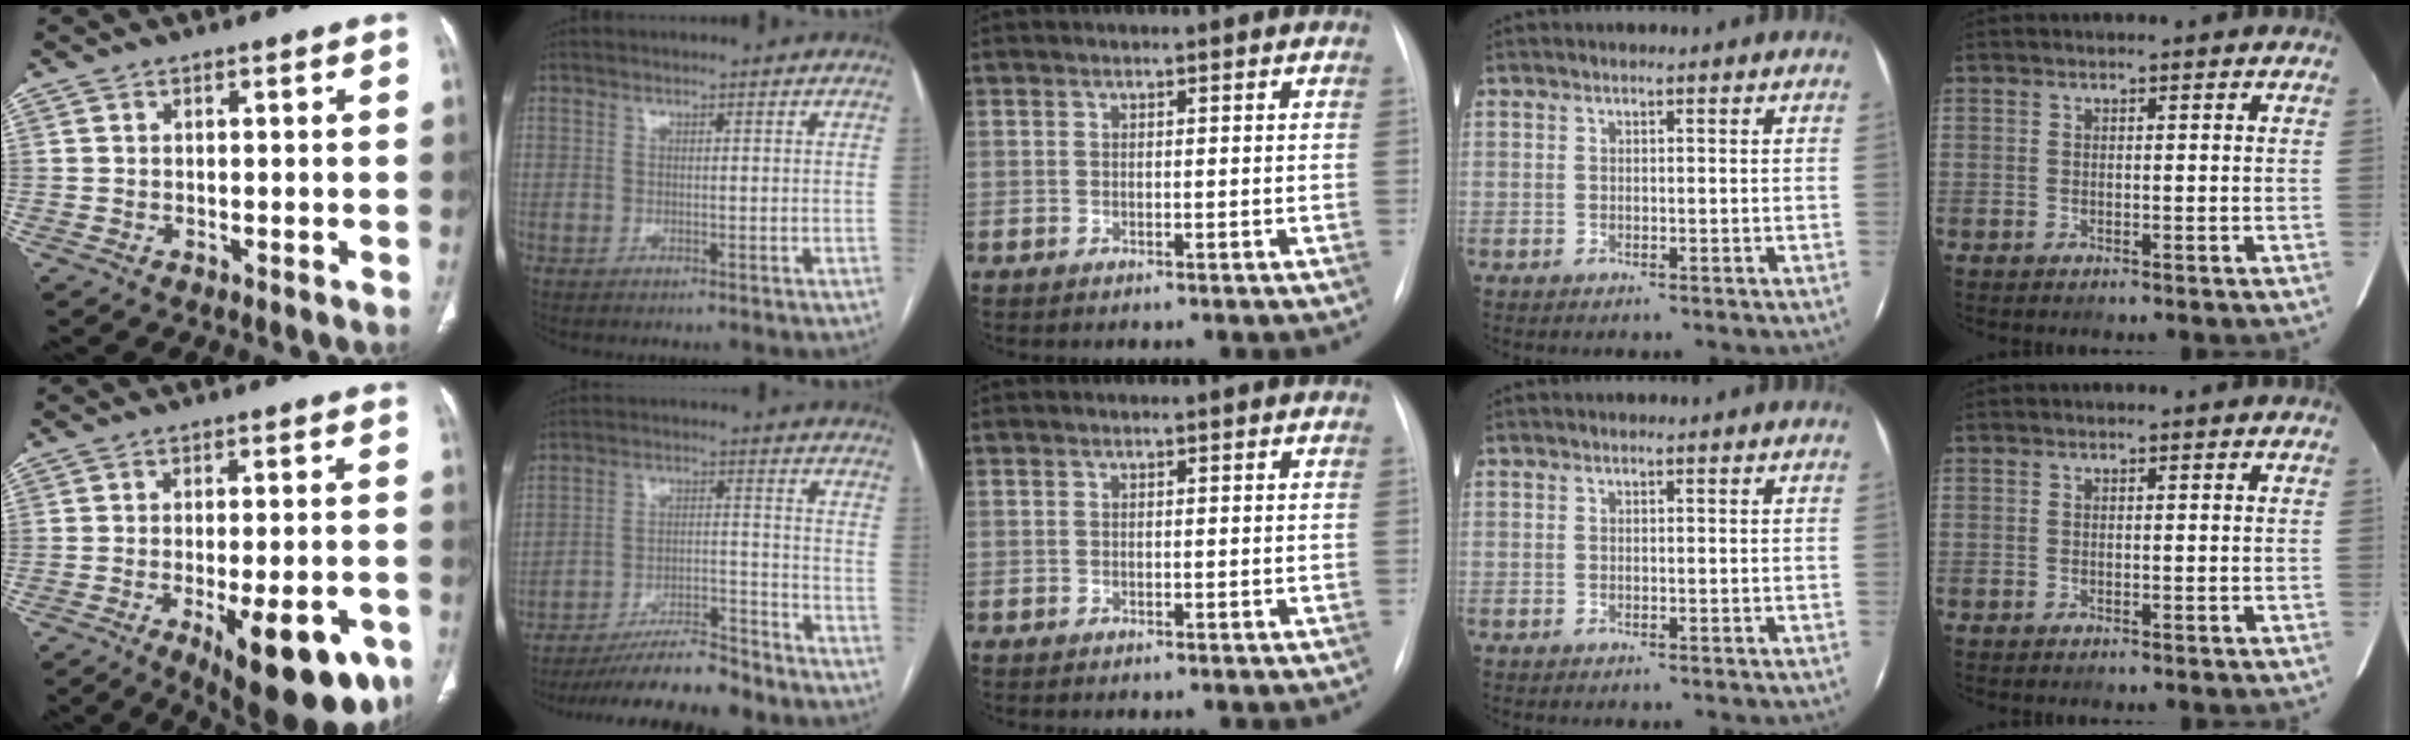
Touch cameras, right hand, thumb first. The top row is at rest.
{"thumb": {"total": 18.0, "force": [-8.3, 6.5, 14.6], "torque": [-0.142, 0.016, -0.101]}, "index": {"total": 12.1, "force": [-10.8, 1.7, 5.1], "torque": [-0.075, 0.004, -0.178]}}